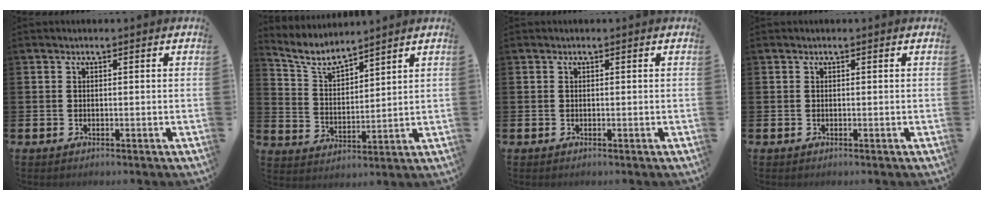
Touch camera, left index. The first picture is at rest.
{"total": 5.7, "force": [5.2, 1.2, 2.0], "torque": [-0.065, -0.026, 0.091]}
{"total": 0.0}
{"total": 0.0}